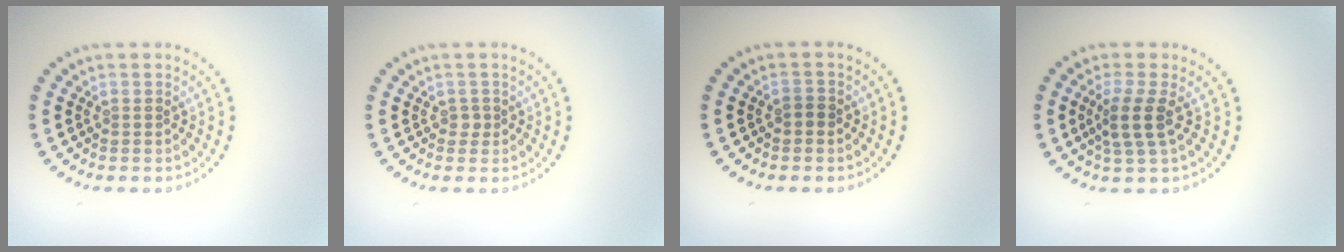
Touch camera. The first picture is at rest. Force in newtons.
{"total": 0.6, "press": 0.5, "slide": 0.3}
{"total": 0.8, "press": 0.7, "slide": 0.3}
{"total": 2.7, "press": 2.1, "slide": 1.7}